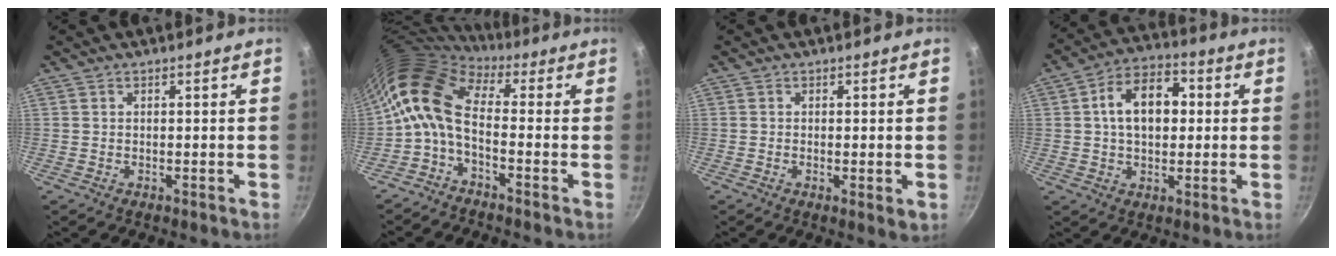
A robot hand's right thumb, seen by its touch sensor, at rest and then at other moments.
{"total": 9.8, "force": [-0.4, 5.3, 8.2], "torque": [-0.159, 0.026, -0.026]}
{"total": 2.1, "force": [-0.3, 0.5, 2.0], "torque": [-0.033, -0.008, -0.005]}
{"total": 12.2, "force": [1.6, 8.1, 9.0], "torque": [-0.113, 0.023, 0.012]}